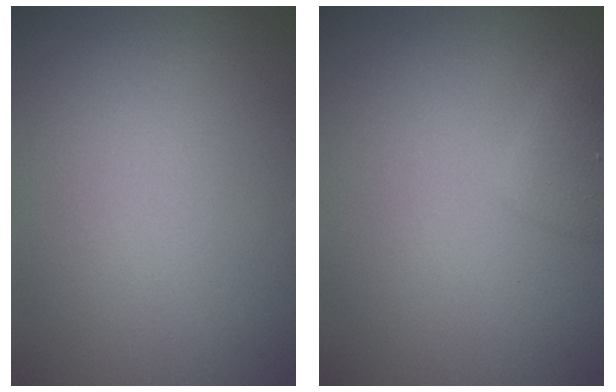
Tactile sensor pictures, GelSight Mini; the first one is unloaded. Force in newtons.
{"total": 1.6, "press": 1.6, "slide": 0.1}